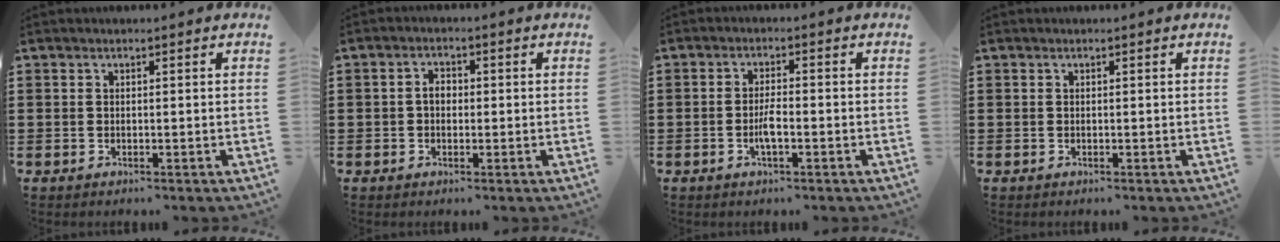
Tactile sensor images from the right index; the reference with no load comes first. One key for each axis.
{"total": 2.3, "fx": -0.2, "fy": 1.5, "fz": 1.8, "tx": -0.035, "ty": 0.005, "tz": -0.005}
{"total": 2.9, "fx": -1.0, "fy": 0.6, "fz": 2.6, "tx": -0.055, "ty": 0.001, "tz": -0.021}
{"total": 0.0}